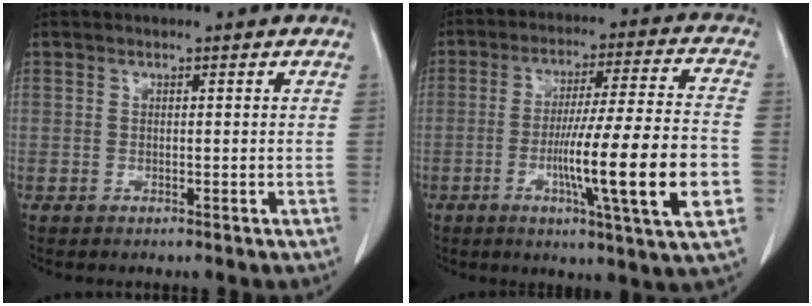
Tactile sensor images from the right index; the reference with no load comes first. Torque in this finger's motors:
{"motor_torque": [2.03, -0.11, 1.05, 0.17]}